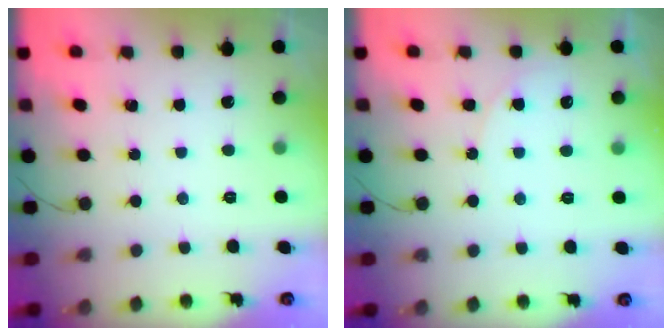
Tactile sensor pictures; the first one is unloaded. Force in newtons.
{"total": 4.4, "press": 4.4, "slide": 0.3}